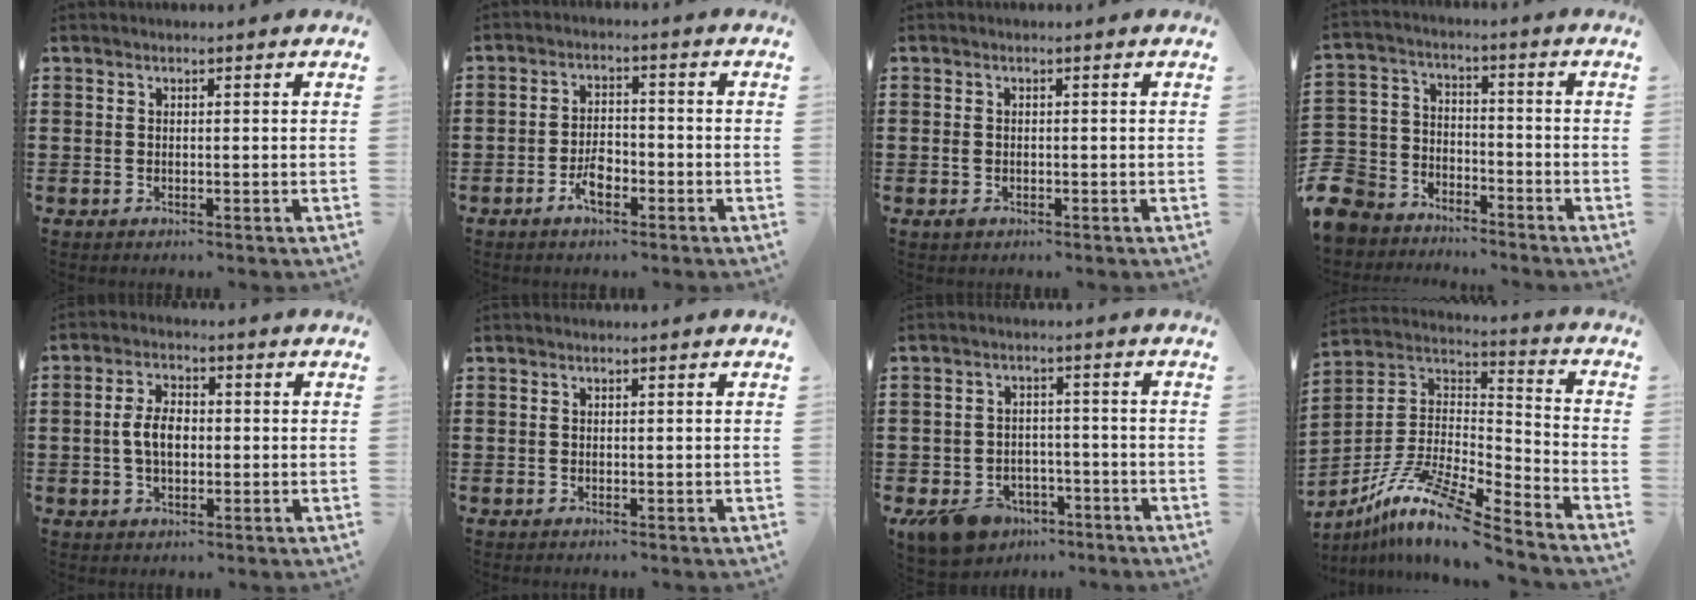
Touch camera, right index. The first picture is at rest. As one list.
[{"total": 4.0, "force": [-2.1, 1.9, 2.8], "torque": [-0.055, 0.004, -0.041]}, {"total": 1.0, "force": [-0.5, 0.6, 0.5], "torque": [-0.012, 0.001, -0.010]}, {"total": 7.9, "force": [-6.6, 4.2, 0.7], "torque": [-0.056, 0.012, -0.139]}, {"total": 5.0, "force": [-0.3, 2.9, 4.0], "torque": [-0.093, 0.005, -0.011]}, {"total": 0.0}, {"total": 6.1, "force": [-4.6, 3.3, 2.3], "torque": [-0.067, 0.012, -0.090]}, {"total": 11.9, "force": [-9.3, 1.4, 7.3], "torque": [-0.150, 0.008, -0.186]}]